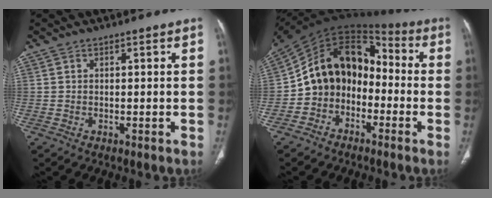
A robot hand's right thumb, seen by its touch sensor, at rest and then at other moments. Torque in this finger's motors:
{"motor_torque": [2.18, 2.19, 0.87, -0.77, 0.18]}